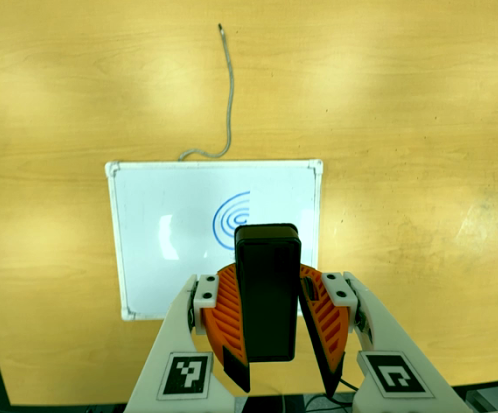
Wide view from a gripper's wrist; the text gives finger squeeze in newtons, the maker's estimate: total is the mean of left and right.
{"total": 8.5, "left": 8.6, "right": 8.4}